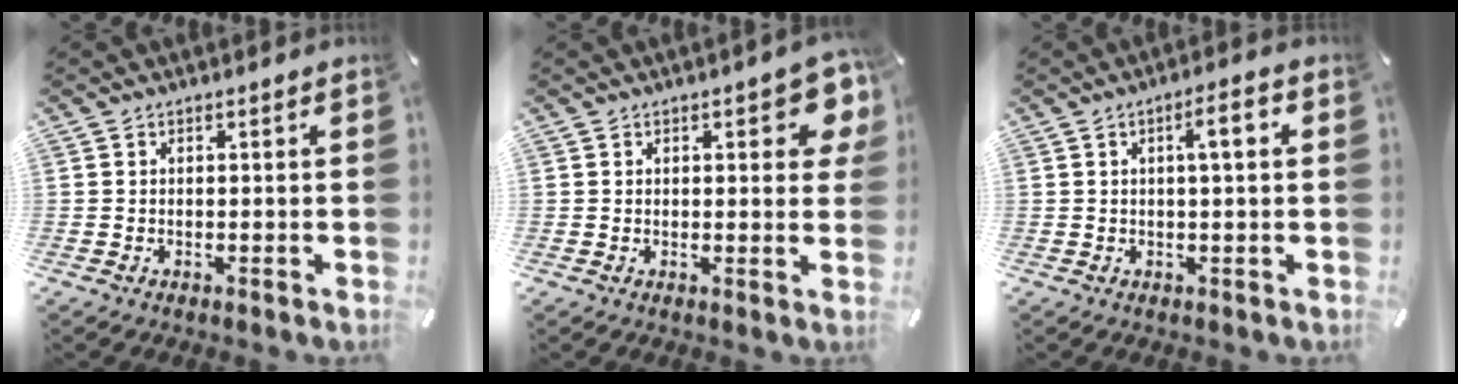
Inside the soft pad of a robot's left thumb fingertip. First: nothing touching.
{"total": 9.9, "force": [4.6, 3.7, 7.9], "torque": [-0.097, -0.023, 0.074]}
{"total": 5.3, "force": [1.2, 1.0, 5.0], "torque": [-0.082, -0.002, 0.012]}